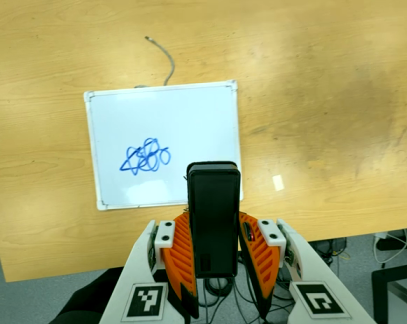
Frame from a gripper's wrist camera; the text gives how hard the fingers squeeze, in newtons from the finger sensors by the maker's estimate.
{"total": 3.9, "left": 2.6, "right": 5.3}